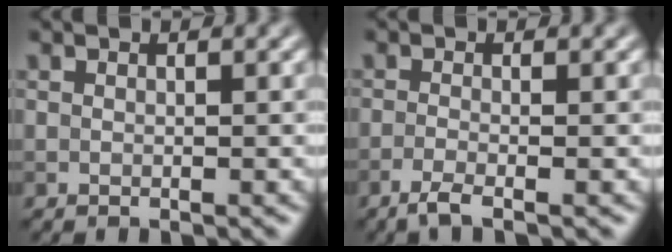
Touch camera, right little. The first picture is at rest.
{"total": 2.1, "force": [-1.3, 0.4, 1.6], "torque": [-0.027, -0.005, -0.035]}